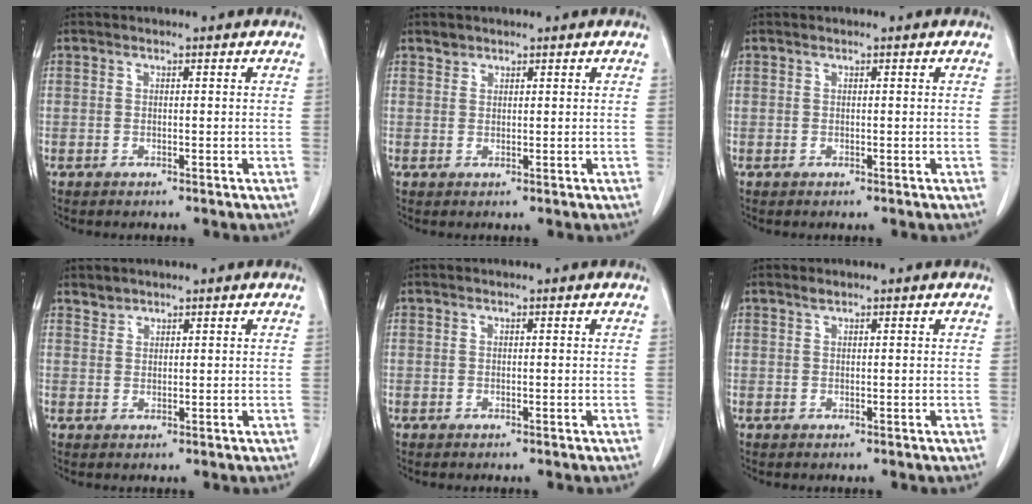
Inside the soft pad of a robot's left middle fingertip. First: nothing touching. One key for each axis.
{"total": 1.0, "fx": 0.9, "fy": 0.5, "fz": 0.0, "tx": 0.005, "ty": 0.000, "tz": 0.013}
{"total": 0.0}
{"total": 1.2, "fx": 1.2, "fy": 0.4, "fz": -0.2, "tx": 0.005, "ty": 0.000, "tz": 0.022}
{"total": 0.0}
{"total": 0.6, "fx": 0.5, "fy": 0.0, "fz": 0.2, "tx": -0.009, "ty": -0.001, "tz": 0.012}